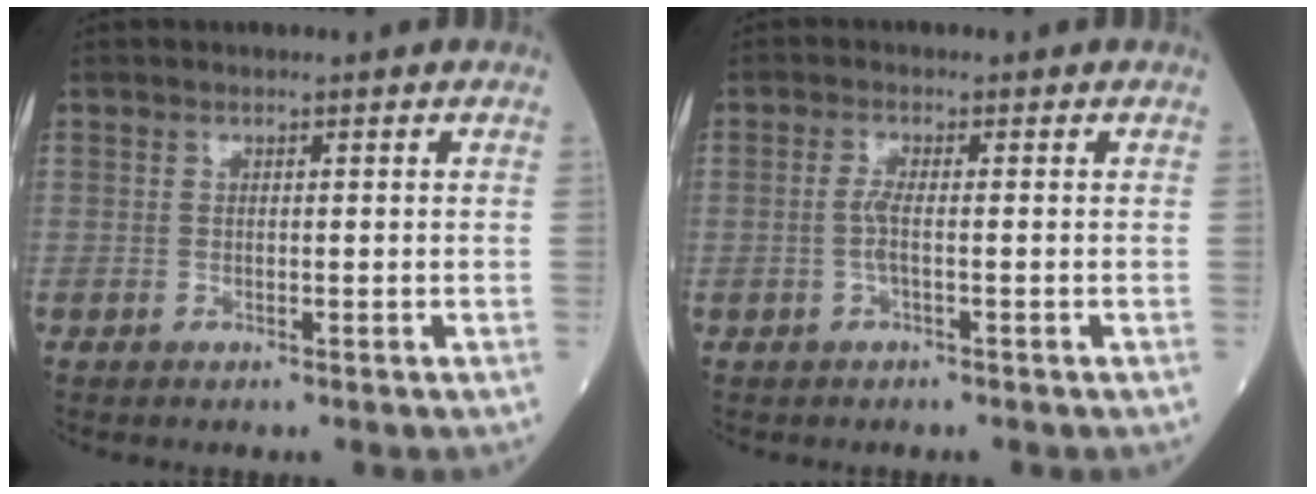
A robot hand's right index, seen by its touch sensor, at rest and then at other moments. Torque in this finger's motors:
{"motor_torque": [-0.03, -0.03, 0.01, 0.01]}